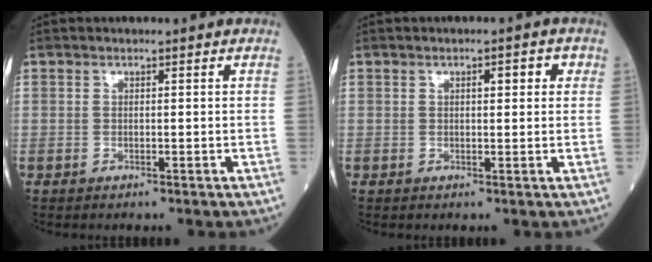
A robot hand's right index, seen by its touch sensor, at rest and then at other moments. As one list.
[{"total": 2.5, "force": [0.8, 0.9, 2.1], "torque": [-0.031, 0.008, 0.011]}]